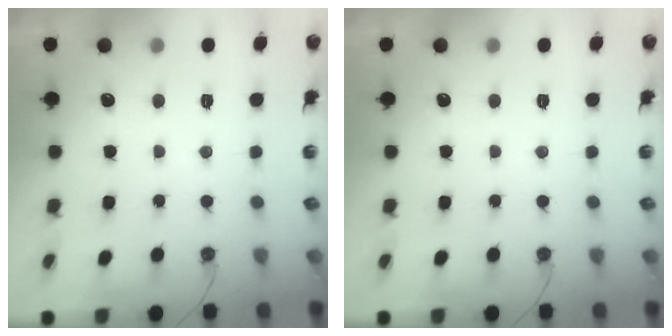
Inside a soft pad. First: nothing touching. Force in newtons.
{"total": 0.0}